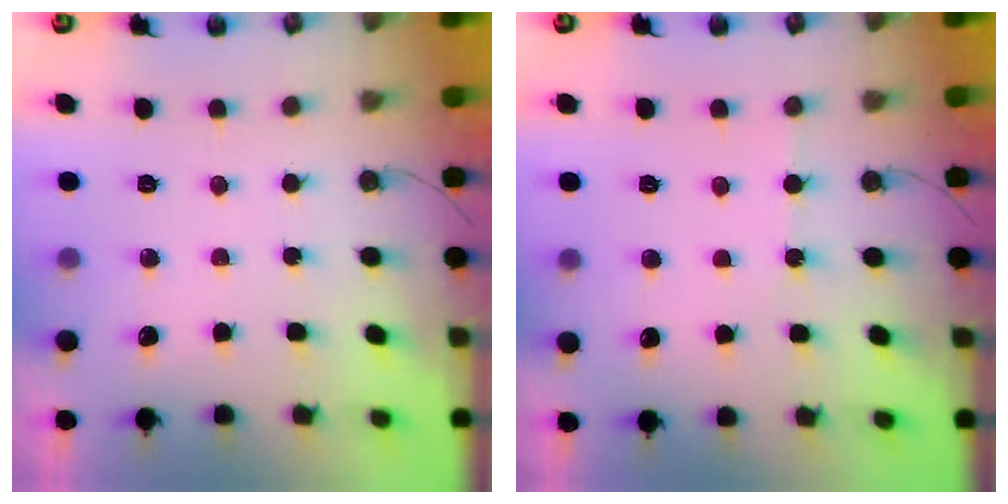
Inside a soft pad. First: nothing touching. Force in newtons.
{"total": 1.3, "press": 1.2, "slide": 0.3}